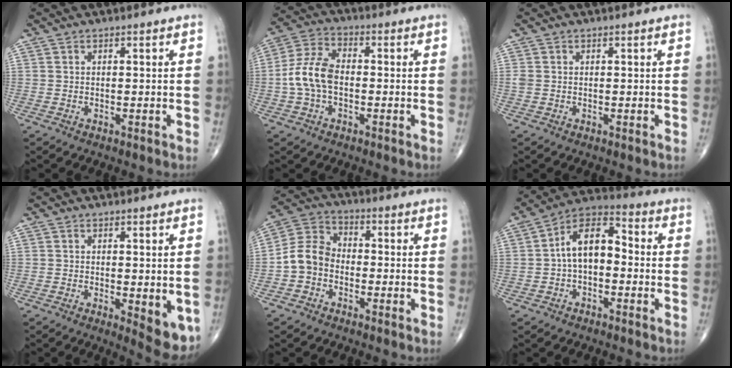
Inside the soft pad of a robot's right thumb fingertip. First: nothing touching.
{"total": 9.3, "force": [-1.2, 5.7, 7.2], "torque": [-0.148, 0.029, -0.032]}
{"total": 0.9, "force": [0.0, 0.7, 0.5], "torque": [-0.014, 0.002, 0.000]}
{"total": 6.8, "force": [-1.3, 2.5, 6.2], "torque": [-0.070, -0.017, -0.012]}
{"total": 7.9, "force": [-2.1, 6.4, 4.1], "torque": [-0.065, 0.033, -0.054]}
{"total": 10.6, "force": [-0.7, 6.3, 8.5], "torque": [-0.124, 0.041, -0.028]}